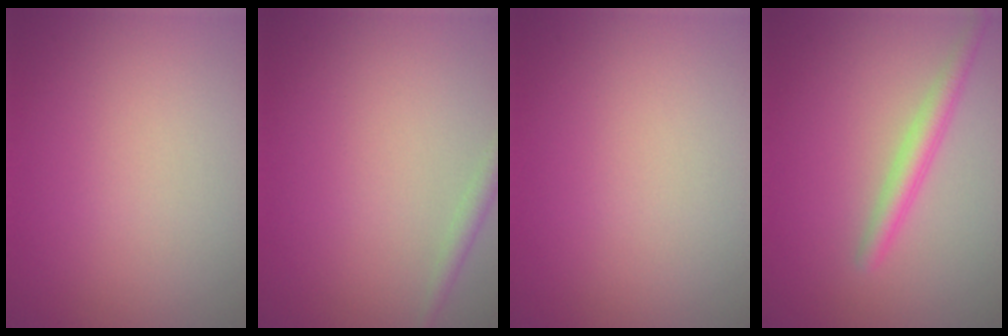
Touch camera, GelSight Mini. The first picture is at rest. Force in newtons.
{"total": 1.4, "press": 1.4, "slide": 0.0}
{"total": 0.0}
{"total": 2.4, "press": 2.4, "slide": 0.1}